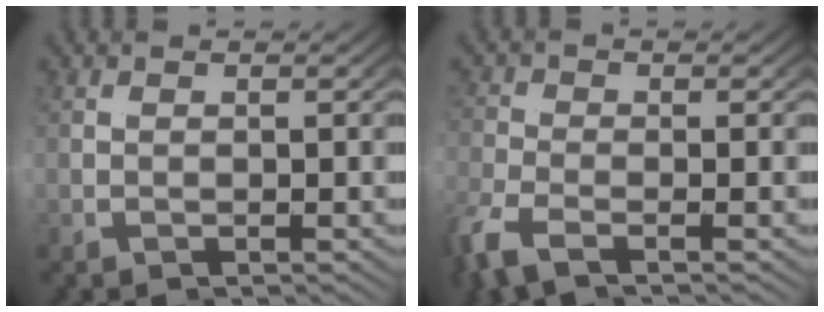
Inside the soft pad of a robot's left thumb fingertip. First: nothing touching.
{"total": 1.8, "force": [-1.8, -0.1, 0.4], "torque": [-0.032, -0.007, -0.036]}